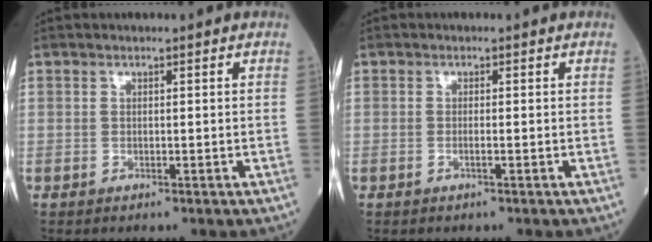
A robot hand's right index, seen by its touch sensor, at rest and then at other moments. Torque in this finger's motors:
{"motor_torque": [-0.17, 0.05, -0.02, 0.00]}